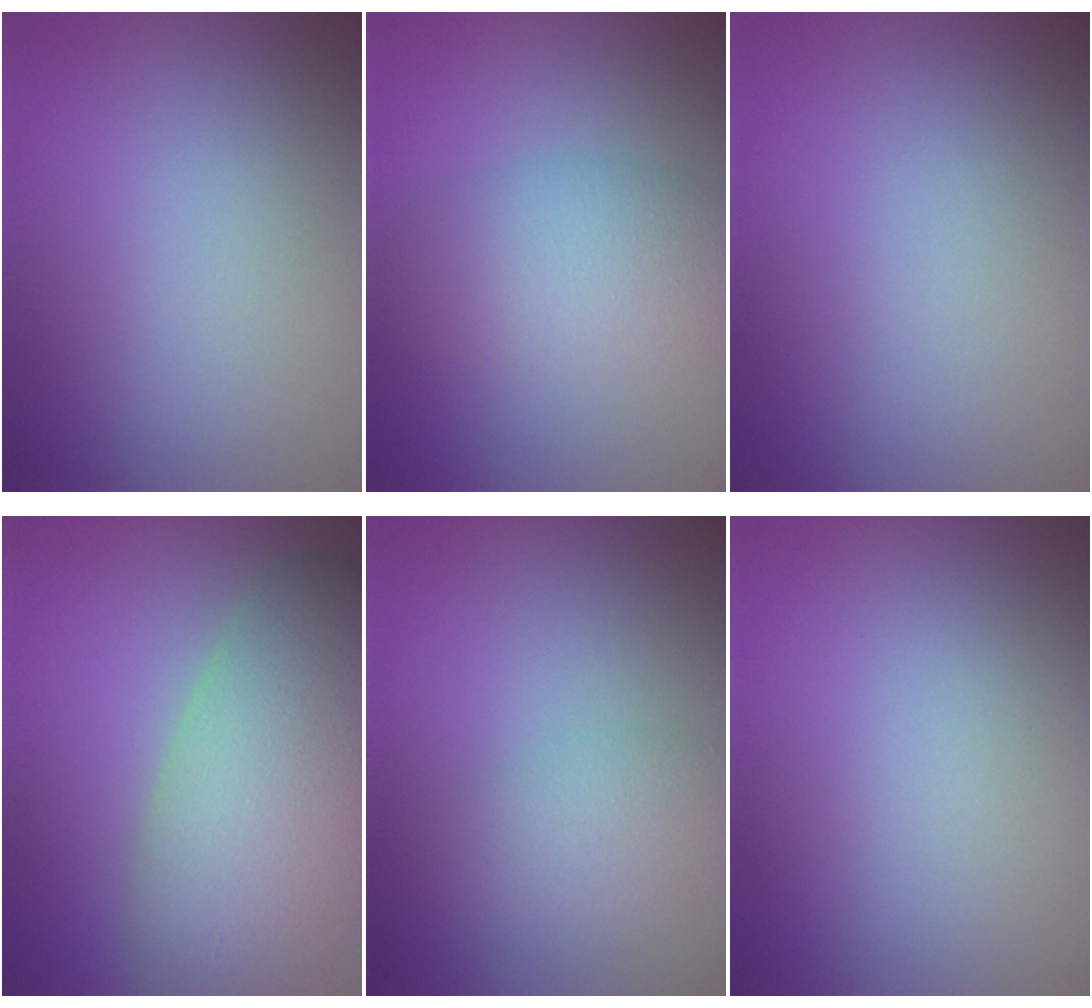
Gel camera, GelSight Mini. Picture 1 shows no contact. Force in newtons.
{"total": 5.4, "press": 5.4, "slide": 0.1}
{"total": 0.0}
{"total": 11.3, "press": 11.3, "slide": 0.8}
{"total": 3.0, "press": 3.0, "slide": 0.0}
{"total": 0.0}